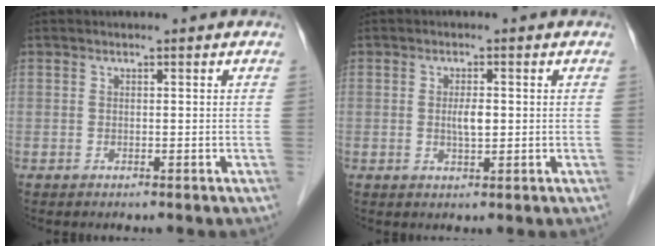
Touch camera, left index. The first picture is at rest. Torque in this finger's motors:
{"motor_torque": [0.45, 0.34, 0.10, 0.06]}